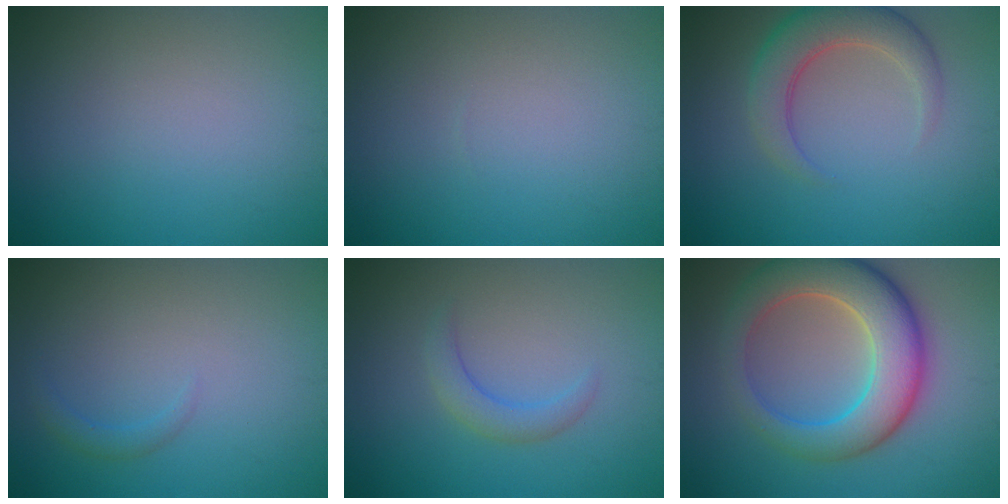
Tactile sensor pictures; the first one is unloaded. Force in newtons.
{"total": 0.0}
{"total": 5.4, "press": 5.4, "slide": 0.1}
{"total": 1.0, "press": 1.0, "slide": 0.1}
{"total": 2.0, "press": 2.0, "slide": 0.3}
{"total": 8.2, "press": 8.2, "slide": 0.5}